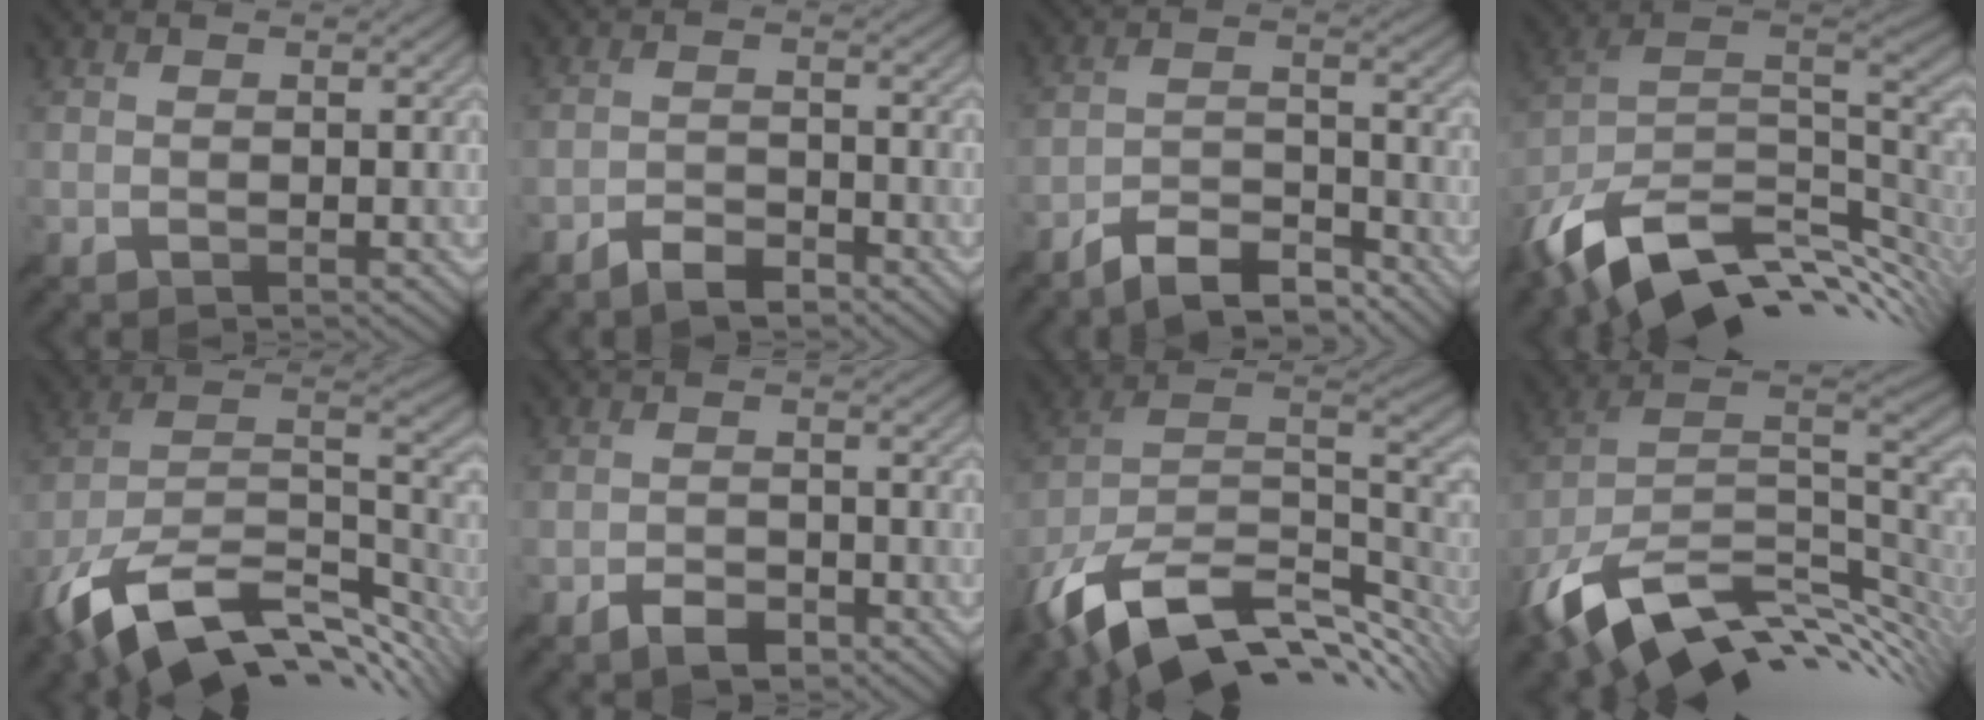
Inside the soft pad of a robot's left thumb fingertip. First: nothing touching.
{"total": 3.7, "force": [-3.2, 0.9, 1.5], "torque": [-0.032, 0.001, -0.062]}
{"total": 7.8, "force": [-6.7, 2.0, 3.5], "torque": [-0.059, 0.002, -0.129]}
{"total": 15.3, "force": [-6.1, 8.6, 11.1], "torque": [-0.245, -0.020, -0.101]}
{"total": 16.9, "force": [-9.4, 8.6, 11.1], "torque": [-0.264, -0.028, -0.150]}
{"total": 3.0, "force": [-2.4, 1.3, 1.4], "torque": [-0.023, -0.001, -0.043]}
{"total": 16.0, "force": [-7.9, 8.5, 11.0], "torque": [-0.255, -0.020, -0.131]}
{"total": 15.7, "force": [-6.0, 8.6, 11.7], "torque": [-0.242, -0.014, -0.102]}